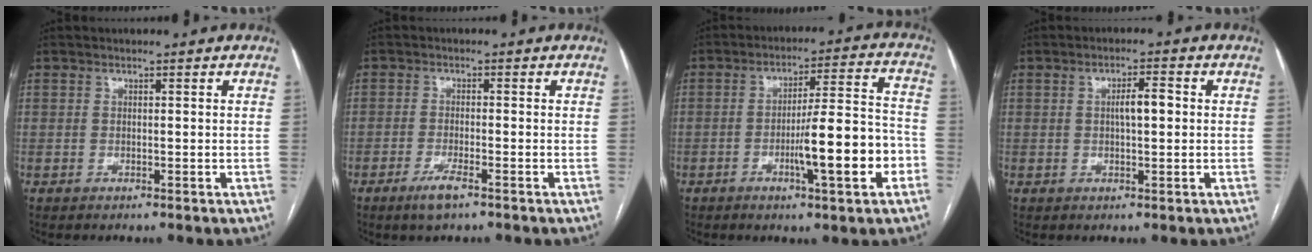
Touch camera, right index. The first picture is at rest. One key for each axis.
{"total": 3.5, "fx": -2.3, "fy": 0.4, "fz": 2.6, "tx": -0.057, "ty": -0.006, "tz": -0.043}
{"total": 12.6, "fx": -4.4, "fy": 1.0, "fz": 11.8, "tx": -0.183, "ty": 0.007, "tz": -0.064}
{"total": 3.6, "fx": 0.3, "fy": 0.8, "fz": 3.5, "tx": -0.059, "ty": 0.007, "tz": 0.005}